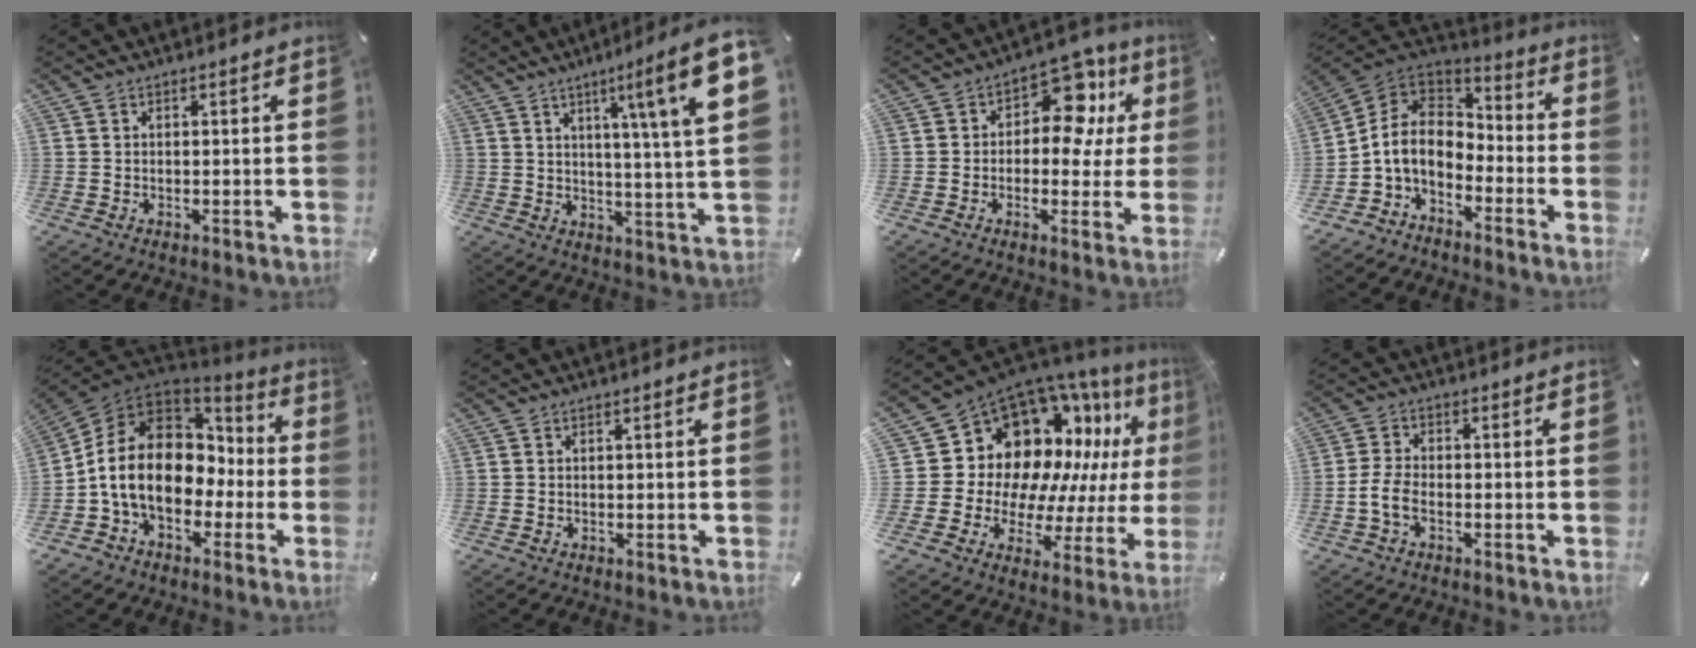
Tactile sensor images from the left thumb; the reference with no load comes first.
{"total": 14.5, "force": [6.2, 1.0, 13.1], "torque": [-0.192, -0.036, 0.082]}
{"total": 12.4, "force": [4.0, 7.6, 9.0], "torque": [-0.118, -0.017, 0.065]}
{"total": 8.7, "force": [-4.3, 6.2, 4.4], "torque": [-0.116, 0.011, -0.087]}
{"total": 16.1, "force": [-1.7, 12.5, 10.0], "torque": [-0.215, 0.008, -0.034]}
{"total": 0.0}
{"total": 17.1, "force": [8.6, 12.4, 8.1], "torque": [-0.124, -0.106, 0.168]}
{"total": 4.9, "force": [-1.9, 2.7, 3.7], "torque": [-0.079, 0.005, -0.037]}